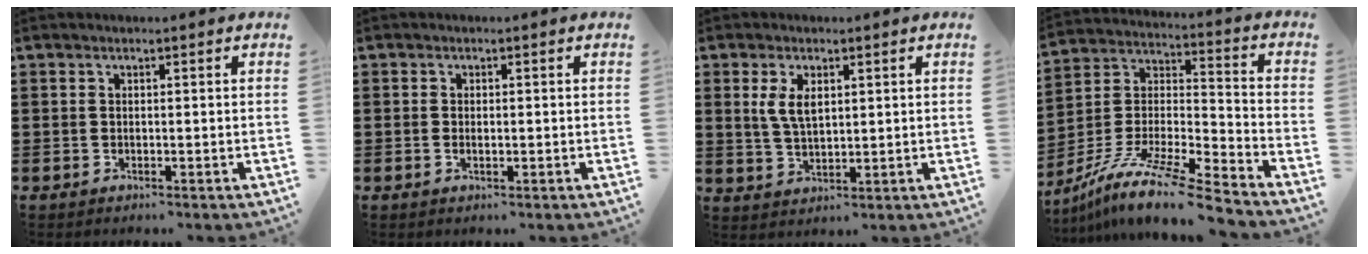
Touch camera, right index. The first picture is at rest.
{"total": 0.9, "force": [-0.2, 0.3, 0.9], "torque": [-0.018, -0.001, -0.004]}
{"total": 4.4, "force": [1.4, 2.1, 3.6], "torque": [-0.077, 0.007, 0.024]}
{"total": 12.4, "force": [-10.2, 0.7, 7.0], "torque": [-0.136, 0.009, -0.200]}